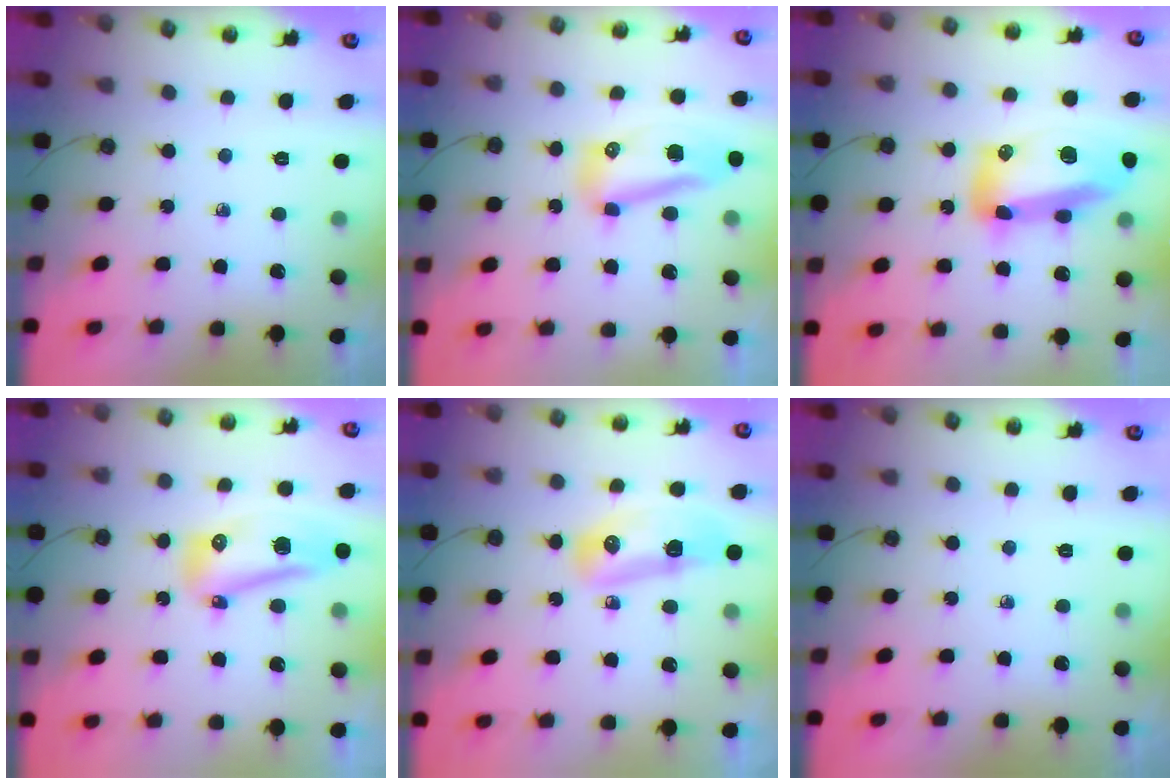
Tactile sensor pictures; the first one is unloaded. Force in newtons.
{"total": 21.3, "press": 14.3, "slide": 15.7}
{"total": 18.1, "press": 18.0, "slide": 2.0}
{"total": 12.6, "press": 12.5, "slide": 1.5}
{"total": 11.4, "press": 11.1, "slide": 2.6}
{"total": 0.0}